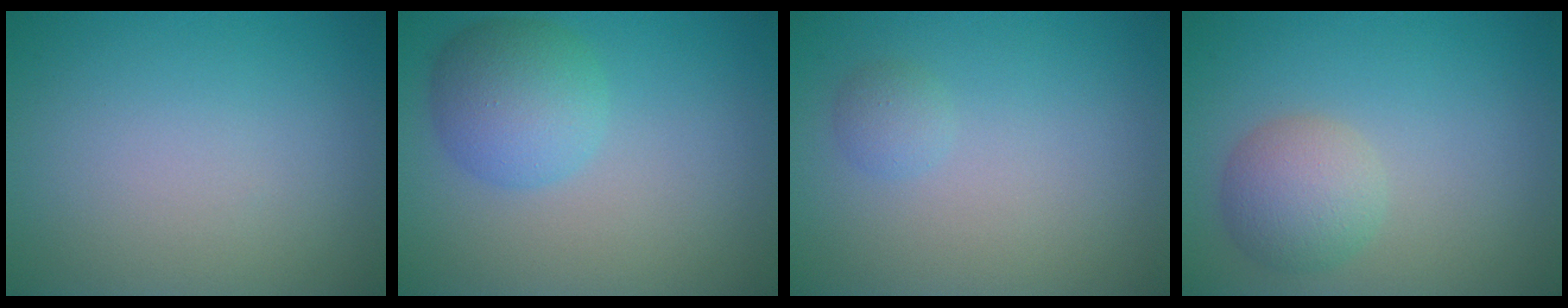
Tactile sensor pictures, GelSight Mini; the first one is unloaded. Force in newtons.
{"total": 4.5, "press": 4.5, "slide": 0.2}
{"total": 1.1, "press": 1.1, "slide": 0.1}
{"total": 3.5, "press": 3.5, "slide": 0.1}